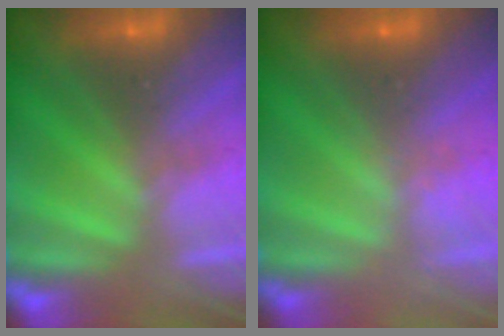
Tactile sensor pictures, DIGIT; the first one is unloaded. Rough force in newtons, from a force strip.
{"total": 1.7}